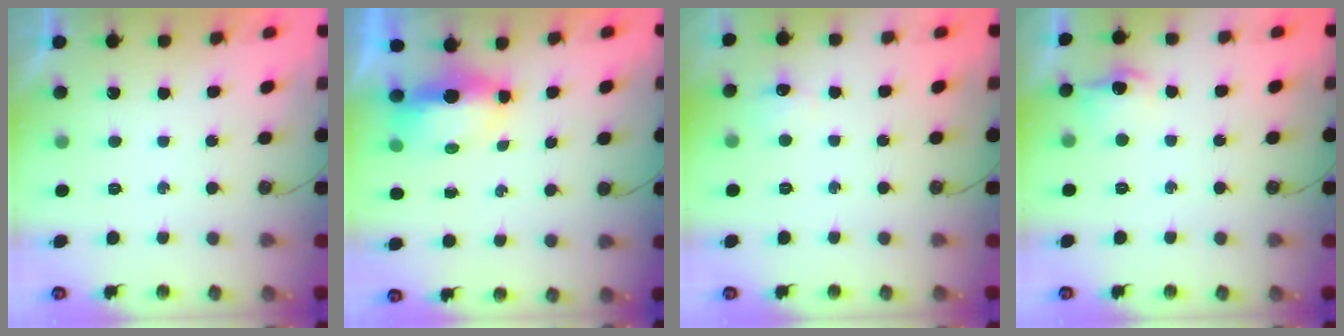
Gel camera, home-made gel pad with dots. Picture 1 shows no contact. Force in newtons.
{"total": 6.0, "press": 6.0, "slide": 0.7}
{"total": 6.6, "press": 6.5, "slide": 0.8}
{"total": 8.0, "press": 8.0, "slide": 0.7}